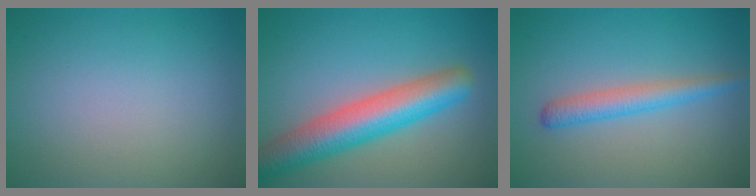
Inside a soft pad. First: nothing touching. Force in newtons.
{"total": 7.4, "press": 7.4, "slide": 0.4}
{"total": 2.8, "press": 2.8, "slide": 0.2}